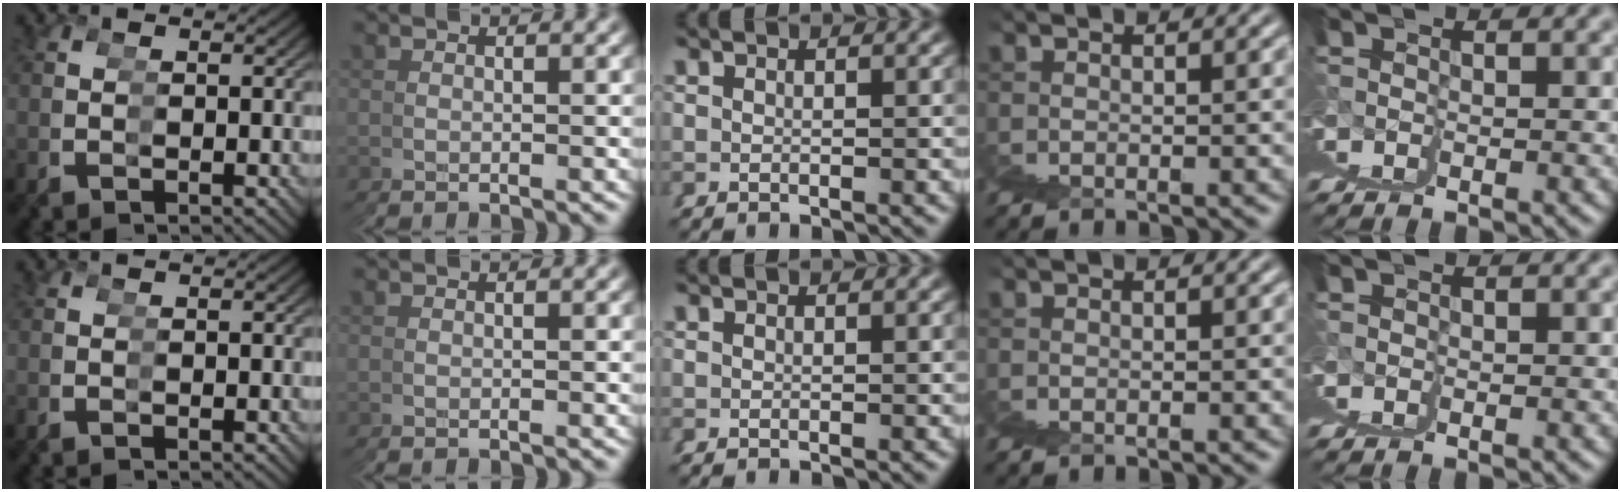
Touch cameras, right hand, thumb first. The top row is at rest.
{}